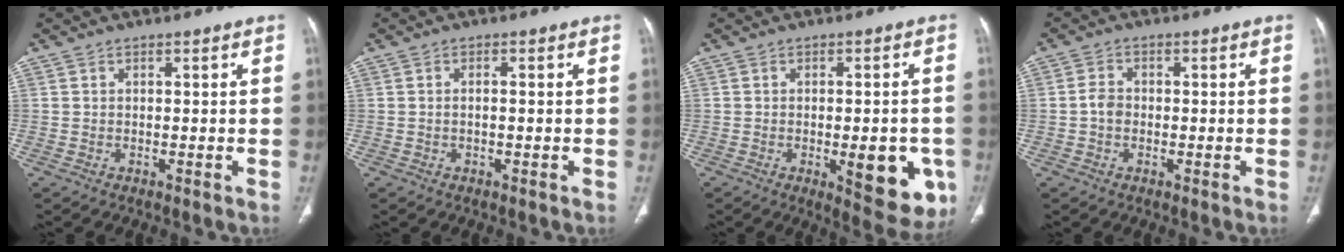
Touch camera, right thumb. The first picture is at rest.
{"total": 1.2, "force": [-0.1, 0.4, 1.1], "torque": [-0.027, 0.008, 0.000]}
{"total": 12.7, "force": [-3.6, 4.9, 11.1], "torque": [-0.108, -0.010, -0.033]}
{"total": 2.8, "force": [-0.5, 2.2, 1.6], "torque": [-0.024, 0.010, -0.014]}